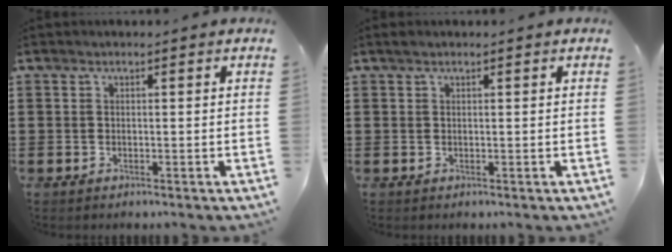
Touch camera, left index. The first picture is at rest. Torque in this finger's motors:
{"motor_torque": [1.01, 1.13, 0.05, 0.03]}